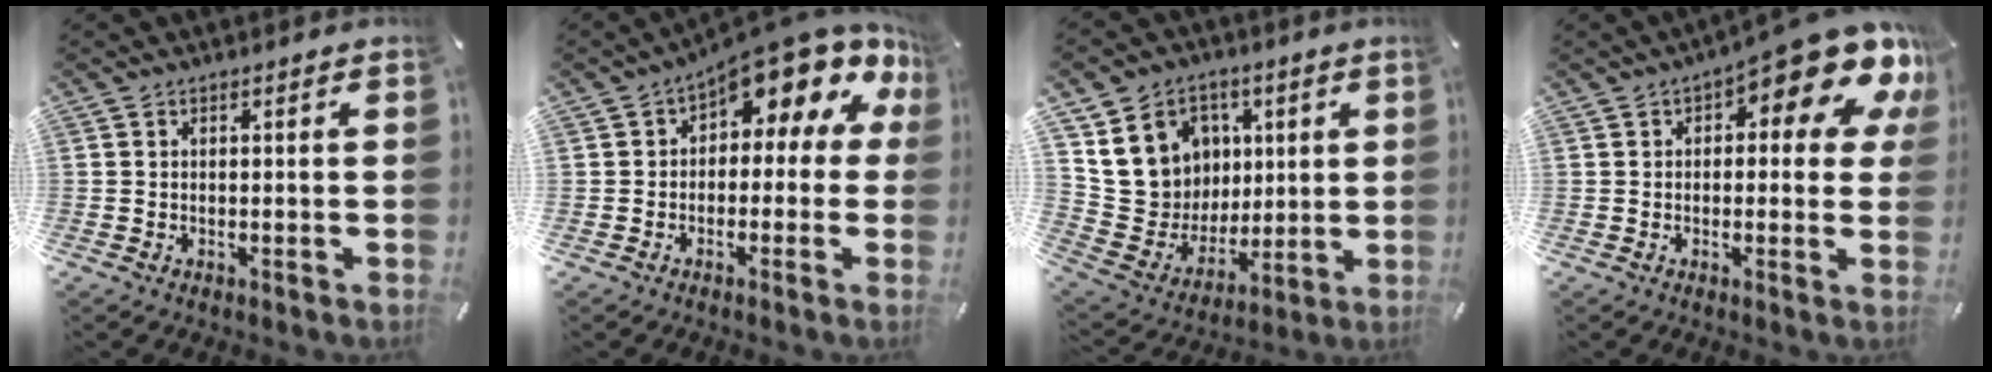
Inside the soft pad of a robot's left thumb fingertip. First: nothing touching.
{"total": 10.0, "force": [7.5, 3.7, 5.4], "torque": [-0.083, -0.074, 0.128]}
{"total": 14.8, "force": [5.2, 13.5, 3.3], "torque": [-0.053, -0.032, 0.121]}
{"total": 12.5, "force": [7.2, 4.2, 9.2], "torque": [-0.118, -0.056, 0.118]}